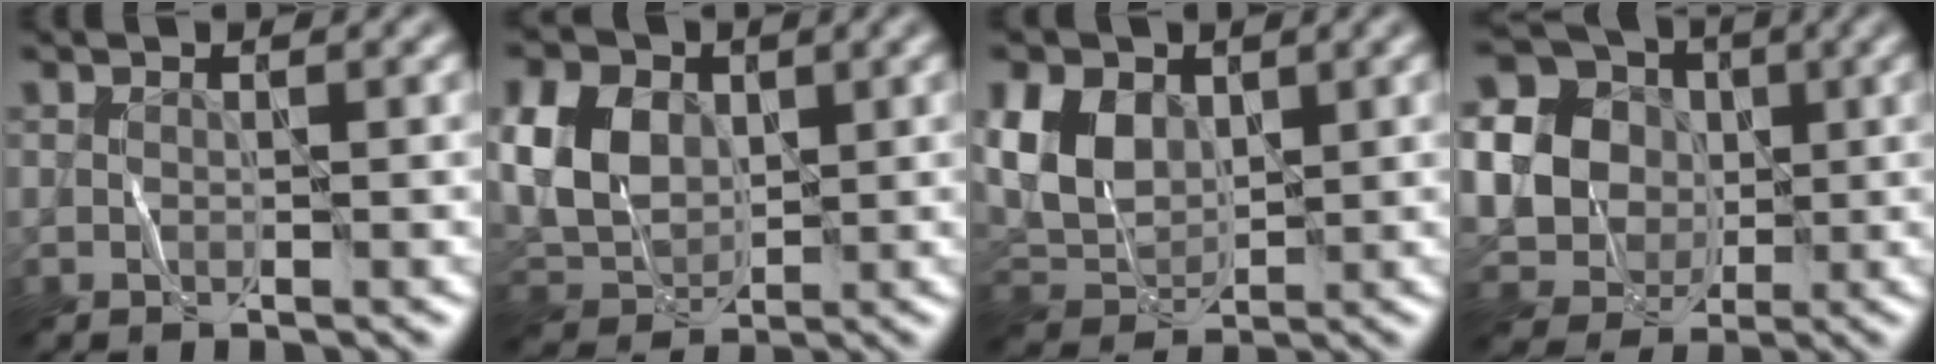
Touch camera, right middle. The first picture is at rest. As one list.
[{"total": 6.4, "force": [1.7, 5.0, 3.6], "torque": [-0.103, 0.010, 0.028]}, {"total": 5.2, "force": [1.9, 3.8, 2.9], "torque": [-0.079, 0.006, 0.038]}, {"total": 17.4, "force": [3.2, 16.2, 5.6], "torque": [-0.188, 0.011, 0.047]}]